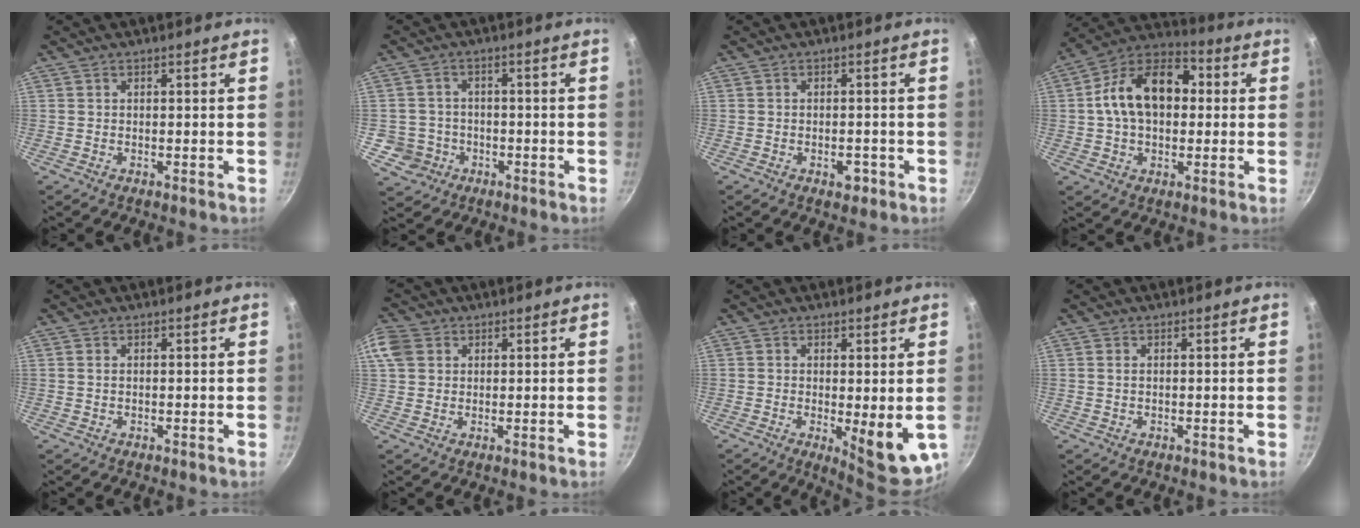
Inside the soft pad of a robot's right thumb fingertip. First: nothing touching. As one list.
[{"total": 5.7, "force": [-1.6, 5.4, 0.7], "torque": [0.012, 0.024, -0.022]}, {"total": 2.6, "force": [-1.2, 1.5, 1.8], "torque": [-0.016, 0.012, -0.012]}, {"total": 16.7, "force": [1.6, 11.2, 12.3], "torque": [-0.172, 0.036, 0.007]}, {"total": 0.7, "force": [0.2, 0.4, 0.5], "torque": [-0.010, 0.000, 0.004]}, {"total": 6.3, "force": [2.2, 5.2, 2.9], "torque": [-0.053, 0.004, 0.035]}, {"total": 9.3, "force": [-1.0, 3.0, 8.8], "torque": [-0.100, -0.013, -0.003]}, {"total": 0.9, "force": [0.2, 0.5, 0.6], "torque": [-0.012, 0.001, 0.004]}]